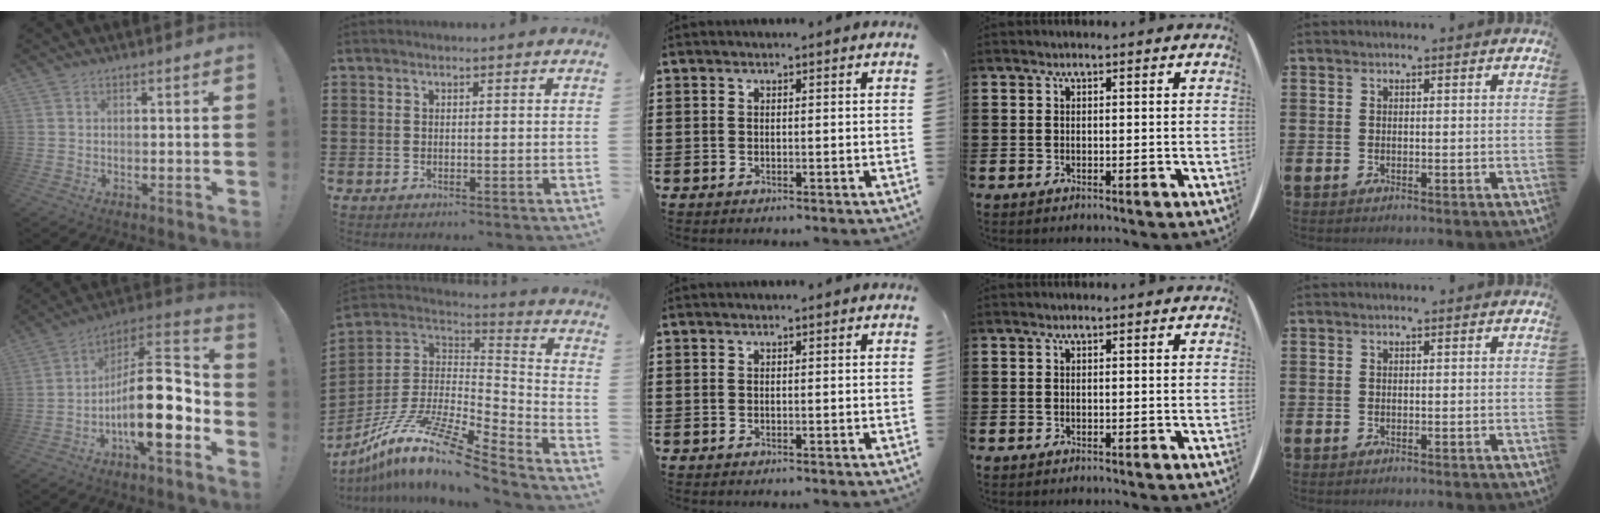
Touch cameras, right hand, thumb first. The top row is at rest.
{"thumb": {"total": 22.3, "force": [-4.4, 8.5, 20.2], "torque": [-0.340, 0.014, -0.068]}, "index": {"total": 13.1, "force": [-9.4, 2.2, 8.9], "torque": [-0.185, 0.004, -0.184]}}